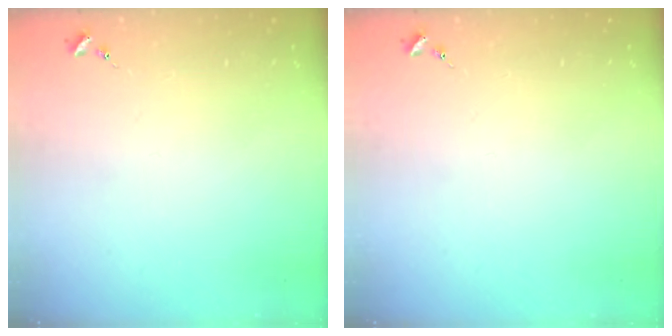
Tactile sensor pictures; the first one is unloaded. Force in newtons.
{"total": 0.0}